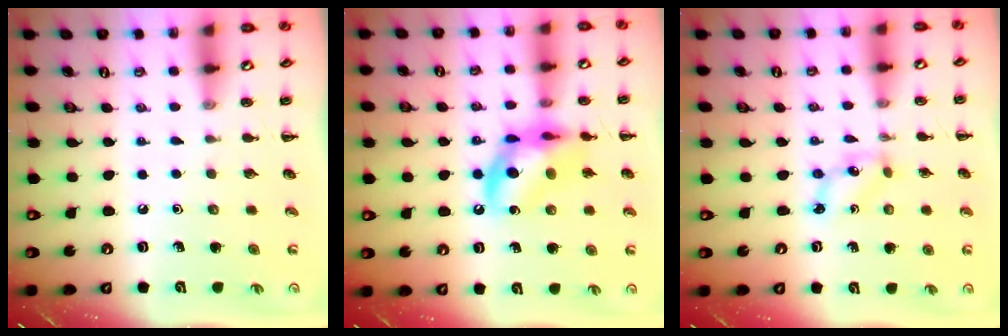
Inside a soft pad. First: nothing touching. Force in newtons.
{"total": 13.6, "press": 13.2, "slide": 3.0}
{"total": 2.5, "press": 2.5, "slide": 0.6}